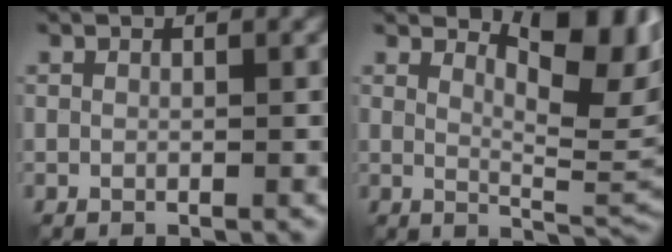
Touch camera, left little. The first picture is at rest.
{"total": 6.2, "force": [3.2, 2.0, 4.9], "torque": [-0.069, -0.010, 0.050]}